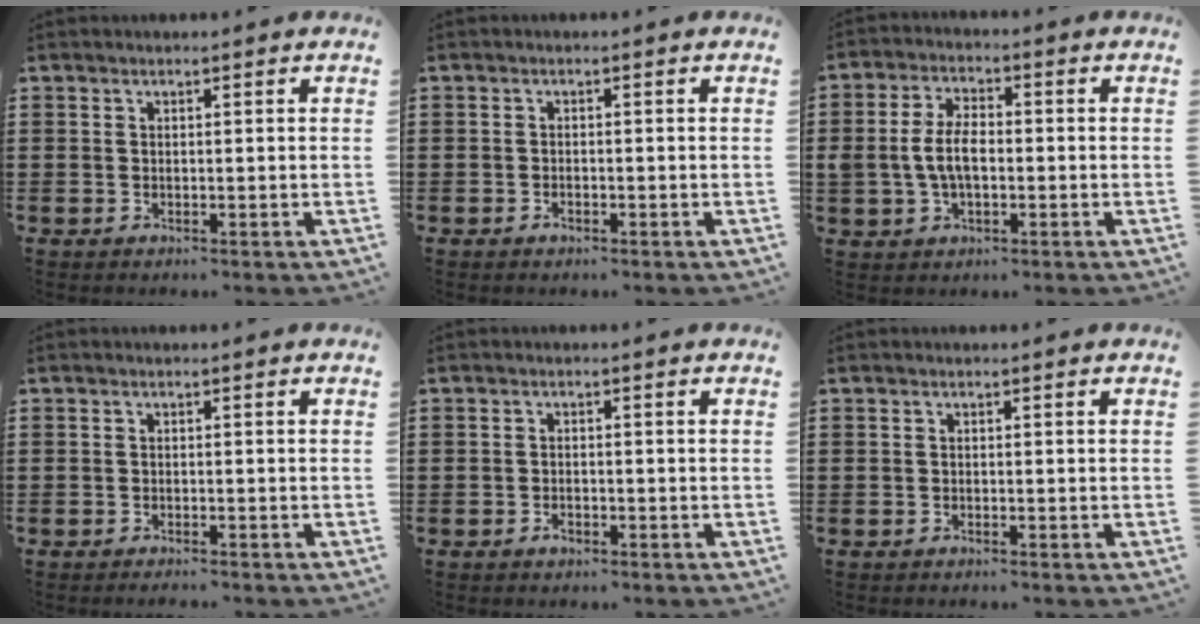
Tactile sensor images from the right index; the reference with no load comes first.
{"total": 0.7, "force": [-0.5, 0.4, 0.4], "torque": [-0.008, -0.001, -0.009]}
{"total": 6.2, "force": [-0.5, 3.5, 5.1], "torque": [-0.116, 0.004, -0.014]}
{"total": 0.6, "force": [-0.6, 0.0, 0.1], "torque": [-0.004, -0.001, -0.012]}
{"total": 1.0, "force": [-0.7, 0.6, 0.6], "torque": [-0.012, -0.002, -0.012]}
{"total": 0.0}